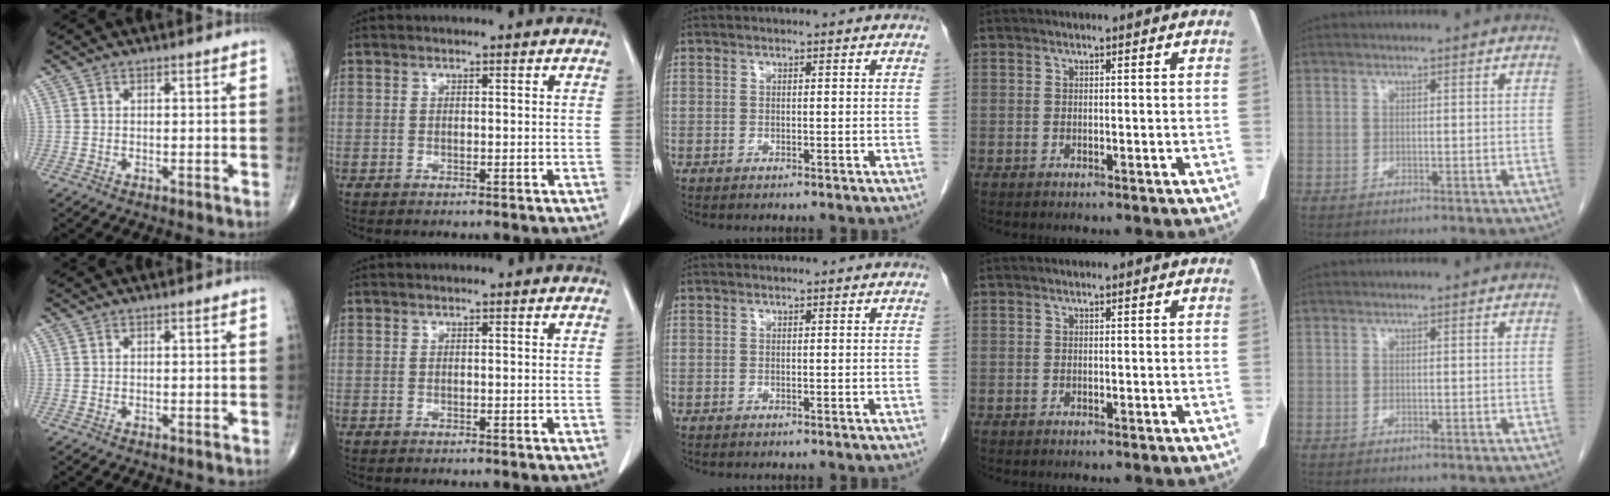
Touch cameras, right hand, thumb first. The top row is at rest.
{}